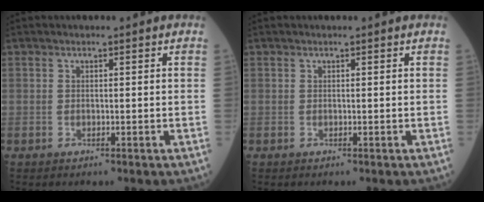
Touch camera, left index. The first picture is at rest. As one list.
[{"total": 0.0}]